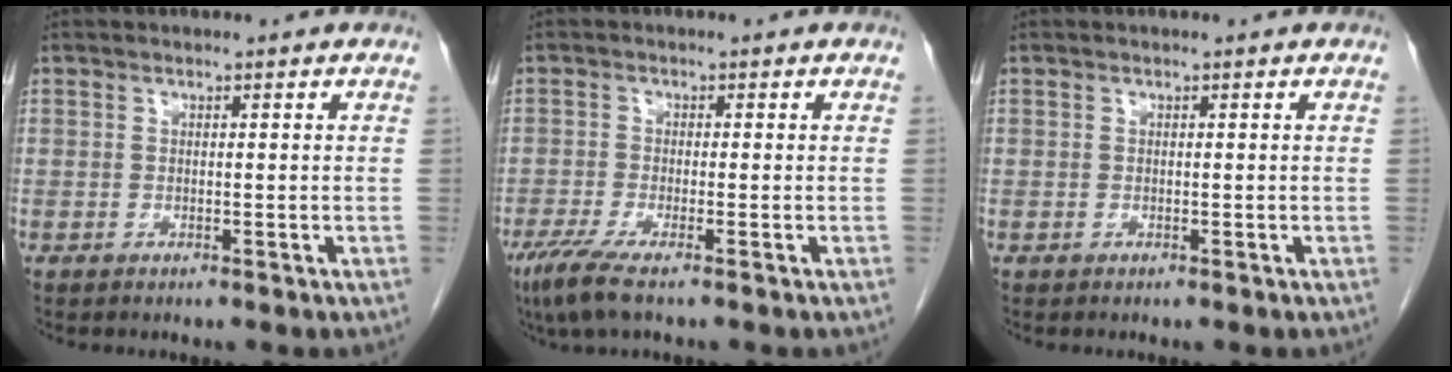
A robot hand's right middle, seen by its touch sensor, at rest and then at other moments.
{"total": 4.6, "force": [-3.0, 0.6, 3.4], "torque": [-0.074, -0.015, -0.055]}
{"total": 0.0}